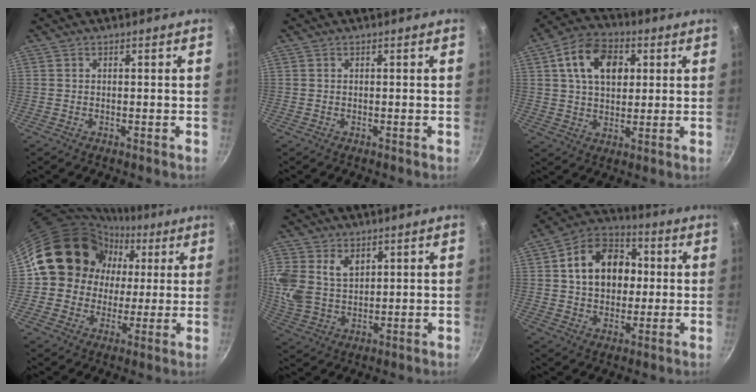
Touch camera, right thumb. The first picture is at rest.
{"total": 0.0}
{"total": 12.9, "force": [3.7, 8.7, 8.8], "torque": [-0.127, 0.006, 0.051]}
{"total": 16.6, "force": [3.4, 14.9, 6.6], "torque": [-0.083, 0.018, 0.052]}
{"total": 13.4, "force": [4.7, 9.9, 7.8], "torque": [-0.182, 0.000, 0.101]}
{"total": 15.2, "force": [2.2, 11.4, 9.8], "torque": [-0.125, 0.022, 0.024]}